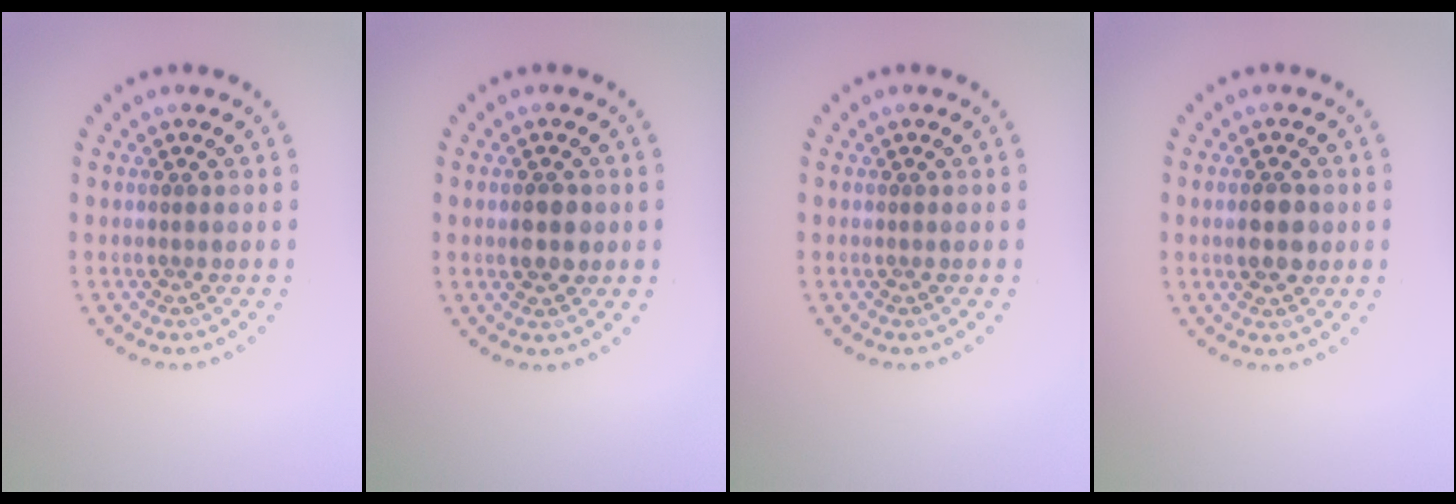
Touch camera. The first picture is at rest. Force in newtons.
{"total": 2.3, "press": 2.3, "slide": 0.1}
{"total": 0.0}
{"total": 2.9, "press": 2.9, "slide": 0.1}